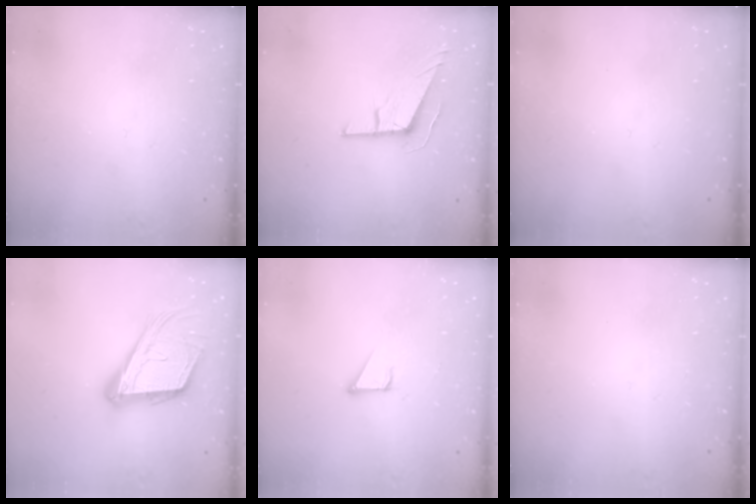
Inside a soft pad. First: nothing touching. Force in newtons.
{"total": 9.7, "press": 9.5, "slide": 2.0}
{"total": 0.0}
{"total": 17.4, "press": 17.0, "slide": 3.7}
{"total": 2.1, "press": 2.1, "slide": 0.1}
{"total": 0.0}